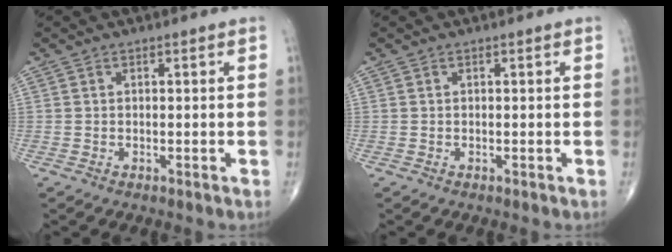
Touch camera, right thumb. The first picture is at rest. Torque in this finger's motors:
{"motor_torque": [0.00, 0.00, -0.03, 0.03, 0.00]}